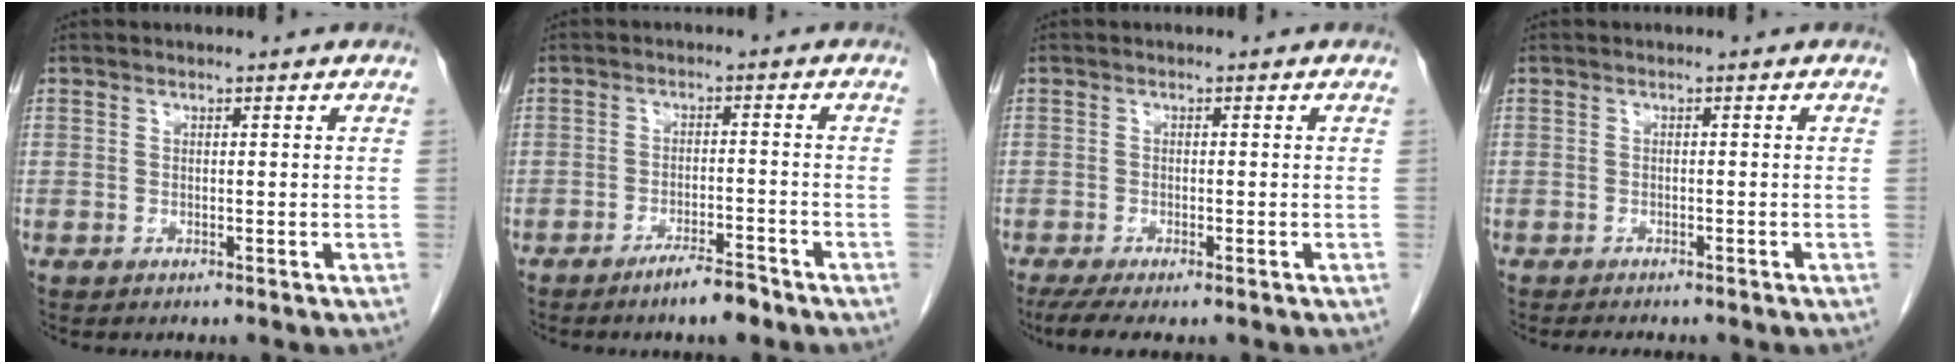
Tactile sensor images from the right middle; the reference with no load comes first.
{"total": 4.4, "force": [-3.5, 0.4, 2.7], "torque": [-0.046, -0.003, -0.058]}
{"total": 4.9, "force": [-3.3, 1.0, 3.4], "torque": [-0.059, -0.014, -0.053]}
{"total": 3.5, "force": [-3.0, 0.9, 1.7], "torque": [-0.025, -0.007, -0.033]}